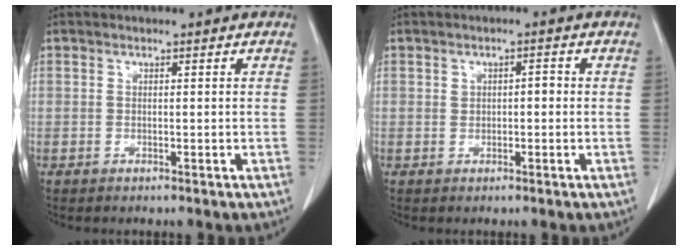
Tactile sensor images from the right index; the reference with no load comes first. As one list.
[{"total": 1.7, "force": [0.0, 1.0, 1.3], "torque": [-0.017, 0.007, 0.000]}]